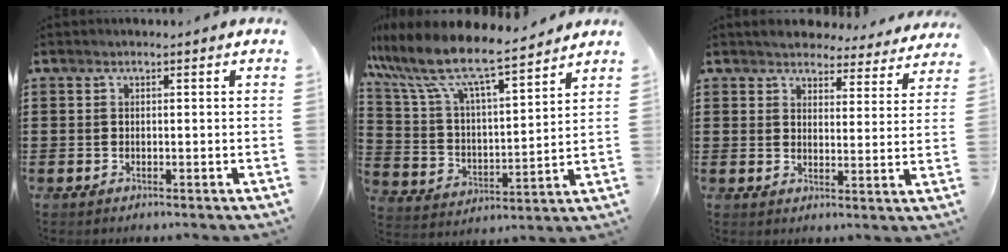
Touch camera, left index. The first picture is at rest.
{"total": 9.2, "force": [7.9, 1.3, 4.6], "torque": [-0.122, -0.049, 0.133]}
{"total": 4.1, "force": [4.1, 0.4, 0.2], "torque": [-0.015, -0.026, 0.068]}